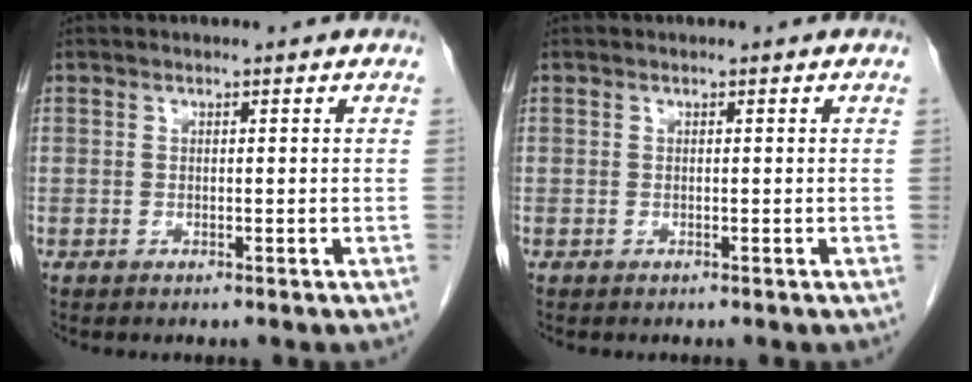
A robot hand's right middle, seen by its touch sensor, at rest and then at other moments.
{"total": 0.0}